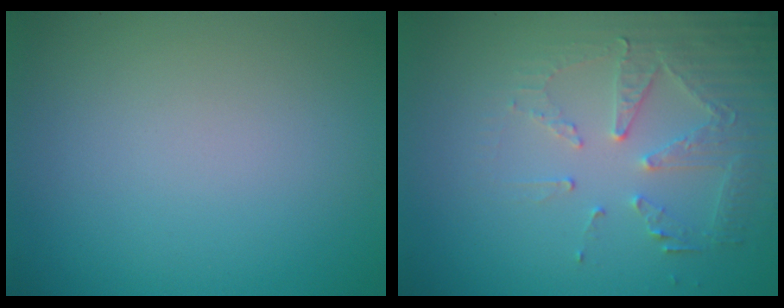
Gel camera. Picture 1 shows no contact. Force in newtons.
{"total": 5.3, "press": 3.6, "slide": 3.8}